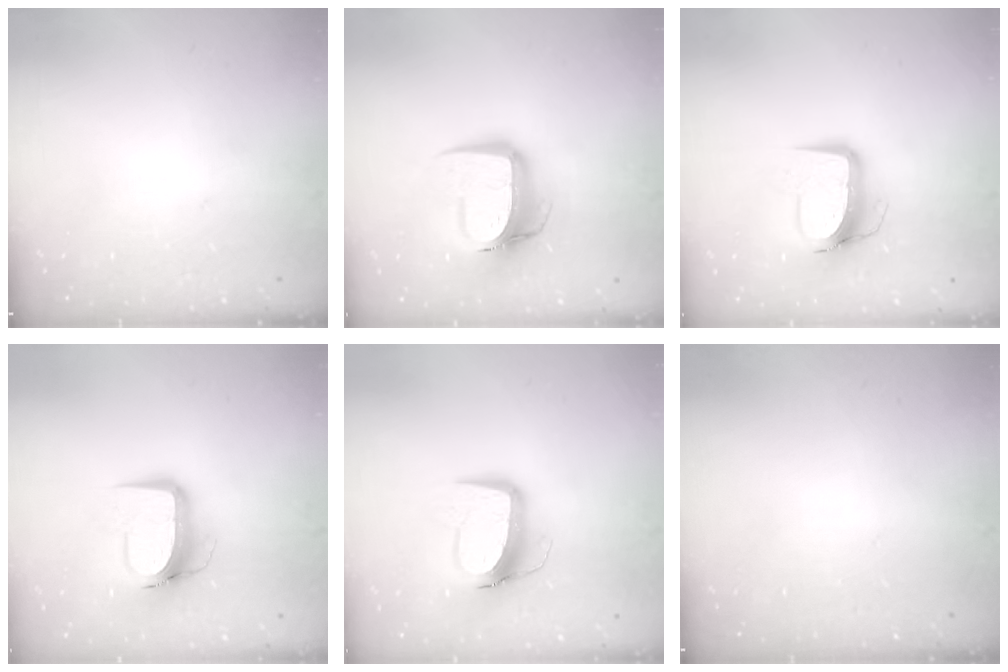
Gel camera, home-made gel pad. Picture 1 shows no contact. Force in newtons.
{"total": 13.9, "press": 13.8, "slide": 1.4}
{"total": 10.5, "press": 10.5, "slide": 0.7}
{"total": 11.3, "press": 11.2, "slide": 1.3}
{"total": 11.7, "press": 11.6, "slide": 1.2}
{"total": 0.0}